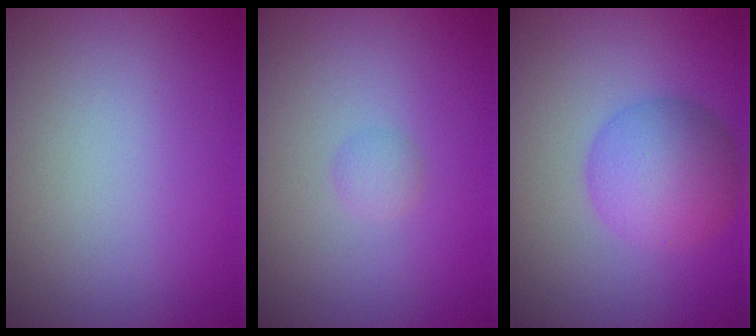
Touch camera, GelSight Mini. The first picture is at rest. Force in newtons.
{"total": 0.8, "press": 0.8, "slide": 0.1}
{"total": 5.3, "press": 5.3, "slide": 0.1}